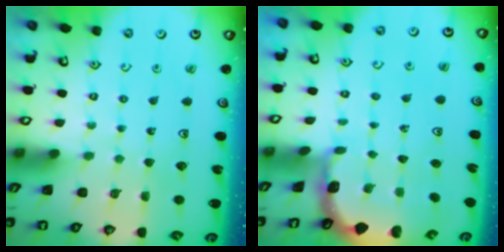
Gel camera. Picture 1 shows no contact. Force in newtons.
{"total": 1.0, "press": 1.0, "slide": 0.2}